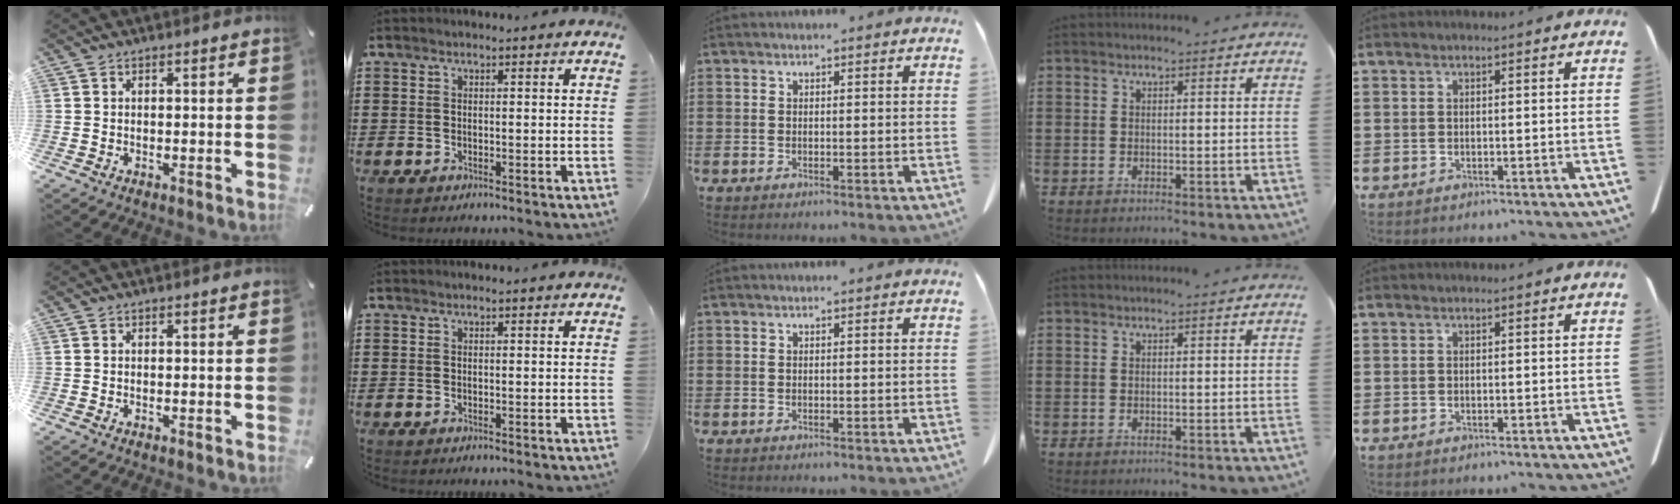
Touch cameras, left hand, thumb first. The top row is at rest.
{}